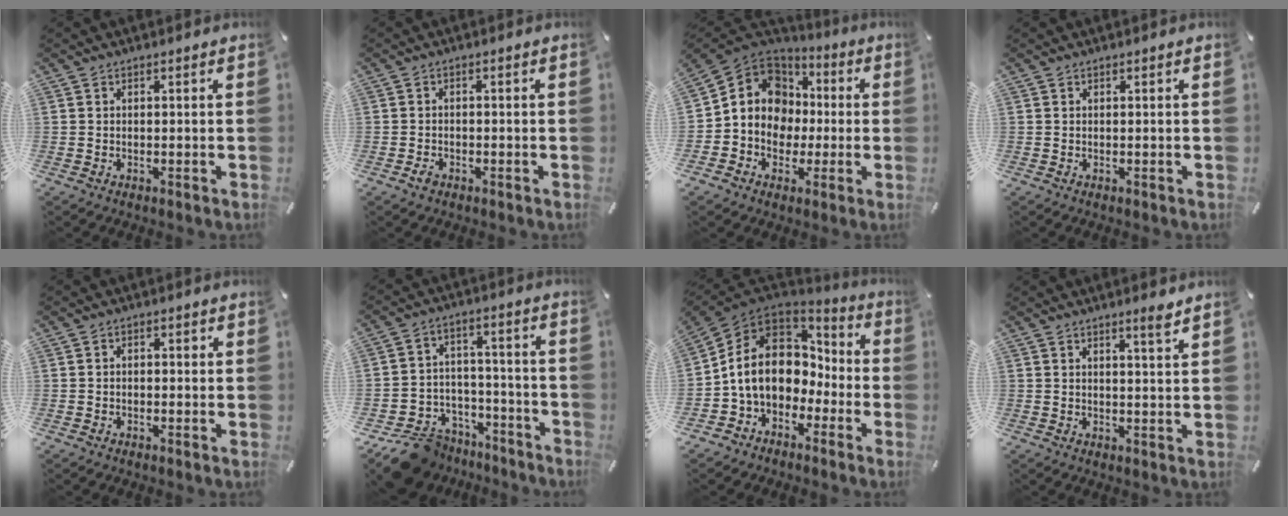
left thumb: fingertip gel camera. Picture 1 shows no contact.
{"total": 1.8, "force": [-1.1, 1.0, 0.9], "torque": [-0.017, 0.004, -0.022]}
{"total": 11.0, "force": [0.2, 10.5, 3.2], "torque": [-0.061, -0.003, 0.012]}
{"total": 0.0}
{"total": 1.3, "force": [-0.7, 0.7, 0.8], "torque": [-0.016, 0.005, -0.016]}
{"total": 12.6, "force": [-9.4, 7.7, 3.3], "torque": [-0.048, 0.066, -0.164]}
{"total": 13.0, "force": [-0.5, 11.0, 6.9], "torque": [-0.160, 0.007, -0.005]}
{"total": 3.2, "force": [2.5, -0.1, 2.0], "torque": [-0.029, -0.017, 0.039]}